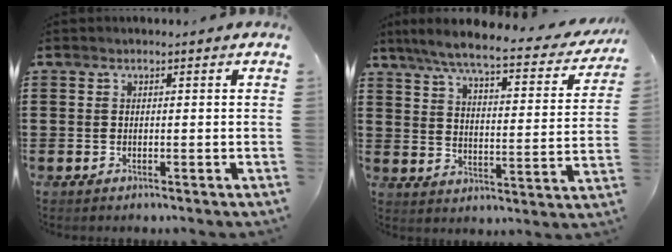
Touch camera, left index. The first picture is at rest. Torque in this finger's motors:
{"motor_torque": [2.14, 0.00, 0.60, 0.08]}